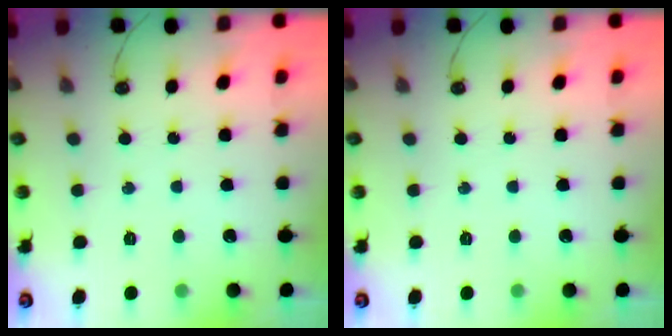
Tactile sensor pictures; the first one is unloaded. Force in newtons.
{"total": 0.0}